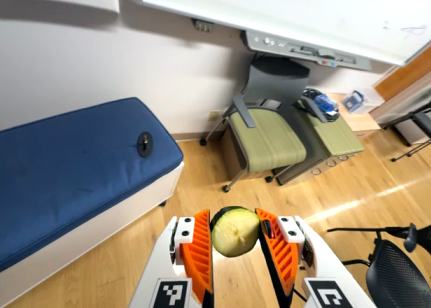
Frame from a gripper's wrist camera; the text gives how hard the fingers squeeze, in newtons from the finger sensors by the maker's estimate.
{"total": 9.8, "left": 9.5, "right": 10.2}